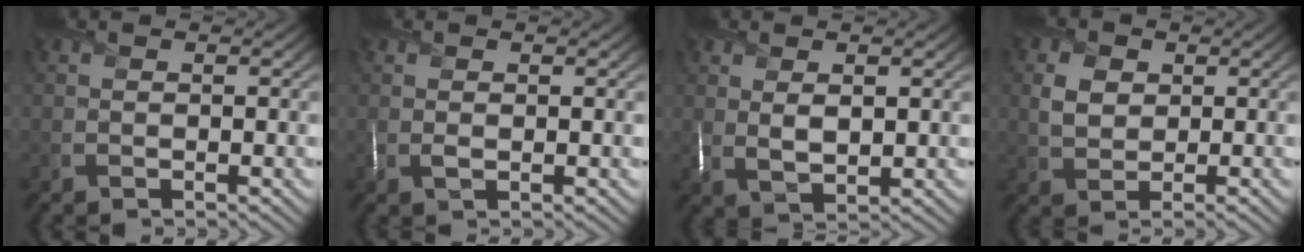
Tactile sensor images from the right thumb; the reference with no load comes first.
{"total": 0.7, "force": [0.0, 0.1, 0.7], "torque": [-0.014, 0.003, 0.000]}
{"total": 3.0, "force": [1.1, 1.2, 2.5], "torque": [-0.056, 0.000, 0.025]}
{"total": 3.5, "force": [0.5, 2.6, 2.3], "torque": [-0.052, 0.002, 0.001]}